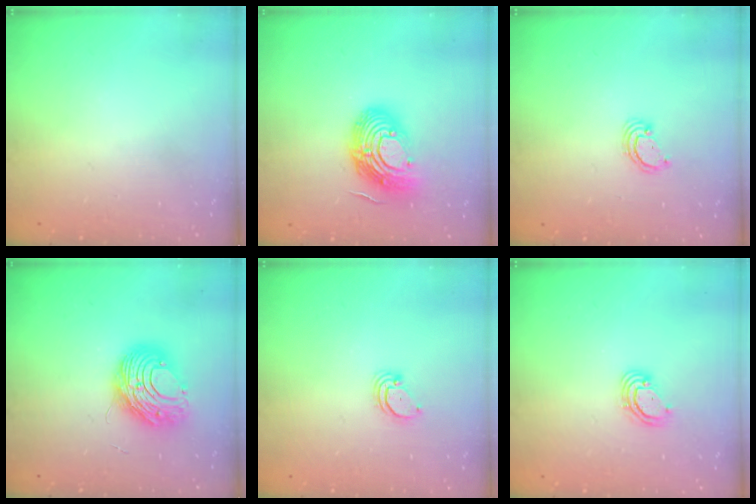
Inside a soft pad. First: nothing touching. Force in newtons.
{"total": 14.7, "press": 14.6, "slide": 1.2}
{"total": 2.3, "press": 2.3, "slide": 0.1}
{"total": 9.7, "press": 9.7, "slide": 1.2}
{"total": 2.0, "press": 2.0, "slide": 0.1}
{"total": 4.1, "press": 4.1, "slide": 0.3}